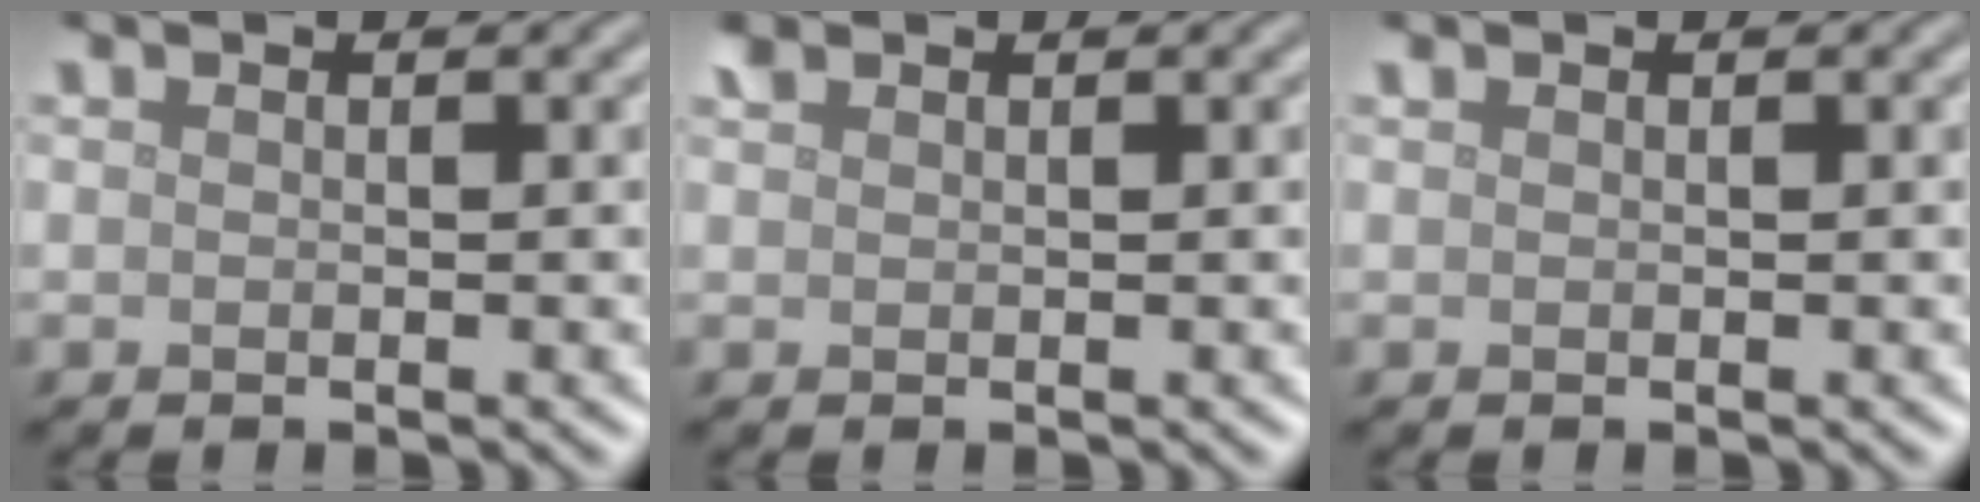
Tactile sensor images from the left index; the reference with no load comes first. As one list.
[{"total": 0.8, "force": [0.7, 0.3, 0.2], "torque": [-0.006, 0.004, 0.016]}, {"total": 0.0}]